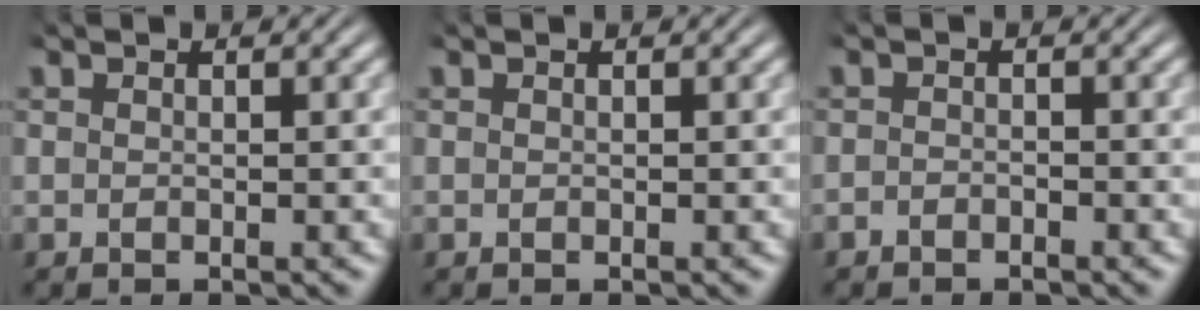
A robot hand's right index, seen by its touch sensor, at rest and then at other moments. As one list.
[{"total": 0.0}, {"total": 1.1, "force": [-1.1, 0.1, -0.1], "torque": [-0.001, -0.012, -0.015]}]